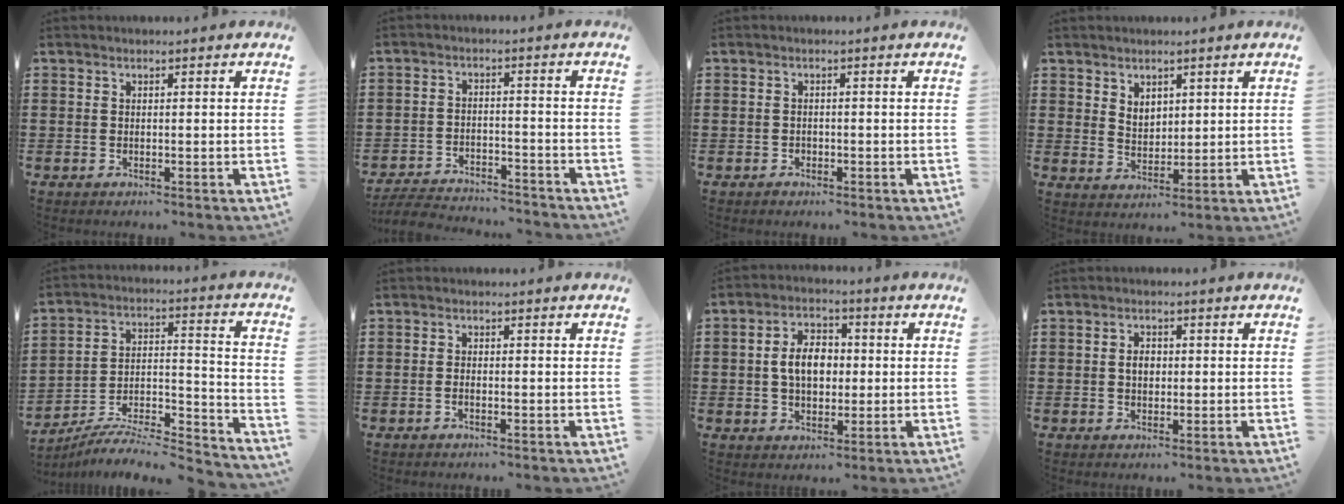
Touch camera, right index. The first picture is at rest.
{"total": 5.1, "force": [-5.0, 0.5, 0.7], "torque": [-0.025, 0.002, -0.105]}
{"total": 0.8, "force": [-0.5, 0.6, 0.1], "torque": [-0.004, 0.001, -0.012]}
{"total": 3.1, "force": [2.3, 2.0, 0.8], "torque": [-0.014, 0.003, 0.042]}
{"total": 6.8, "force": [-6.2, 1.1, 2.5], "torque": [-0.035, 0.000, -0.123]}
{"total": 0.9, "force": [-0.5, 0.2, 0.7], "torque": [-0.015, -0.006, -0.007]}
{"total": 6.5, "force": [0.0, 4.3, 4.8], "torque": [-0.099, 0.011, -0.008]}
{"total": 2.4, "force": [0.1, 1.6, 1.8], "torque": [-0.028, 0.004, -0.002]}